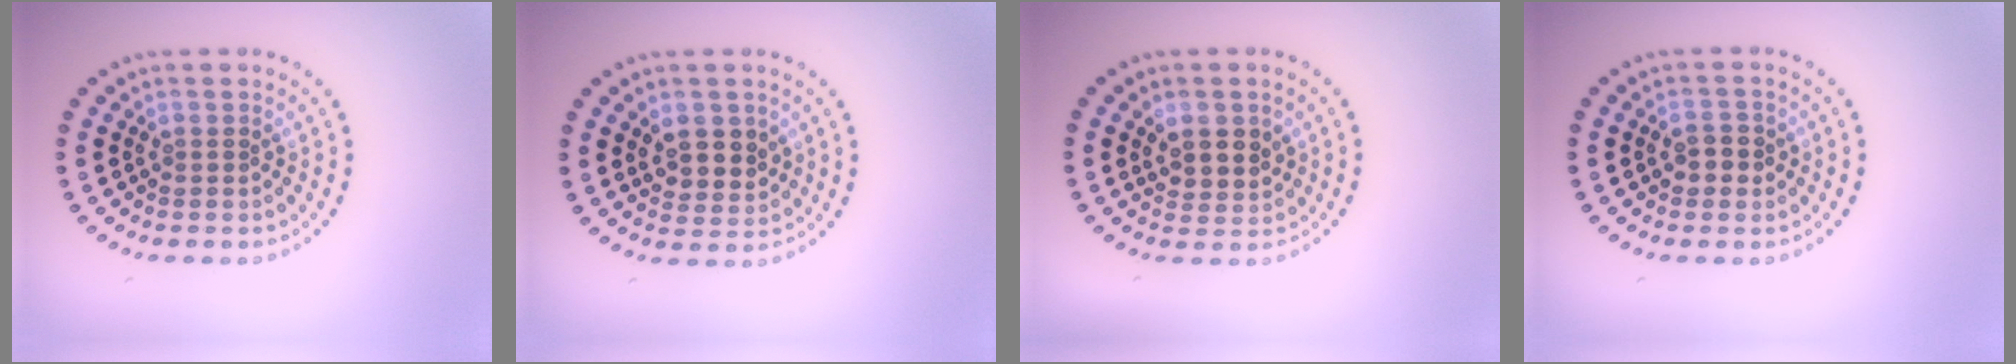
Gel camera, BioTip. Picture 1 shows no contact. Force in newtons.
{"total": 3.0, "press": 2.8, "slide": 0.9}
{"total": 2.7, "press": 2.5, "slide": 1.0}
{"total": 1.9, "press": 1.8, "slide": 0.4}